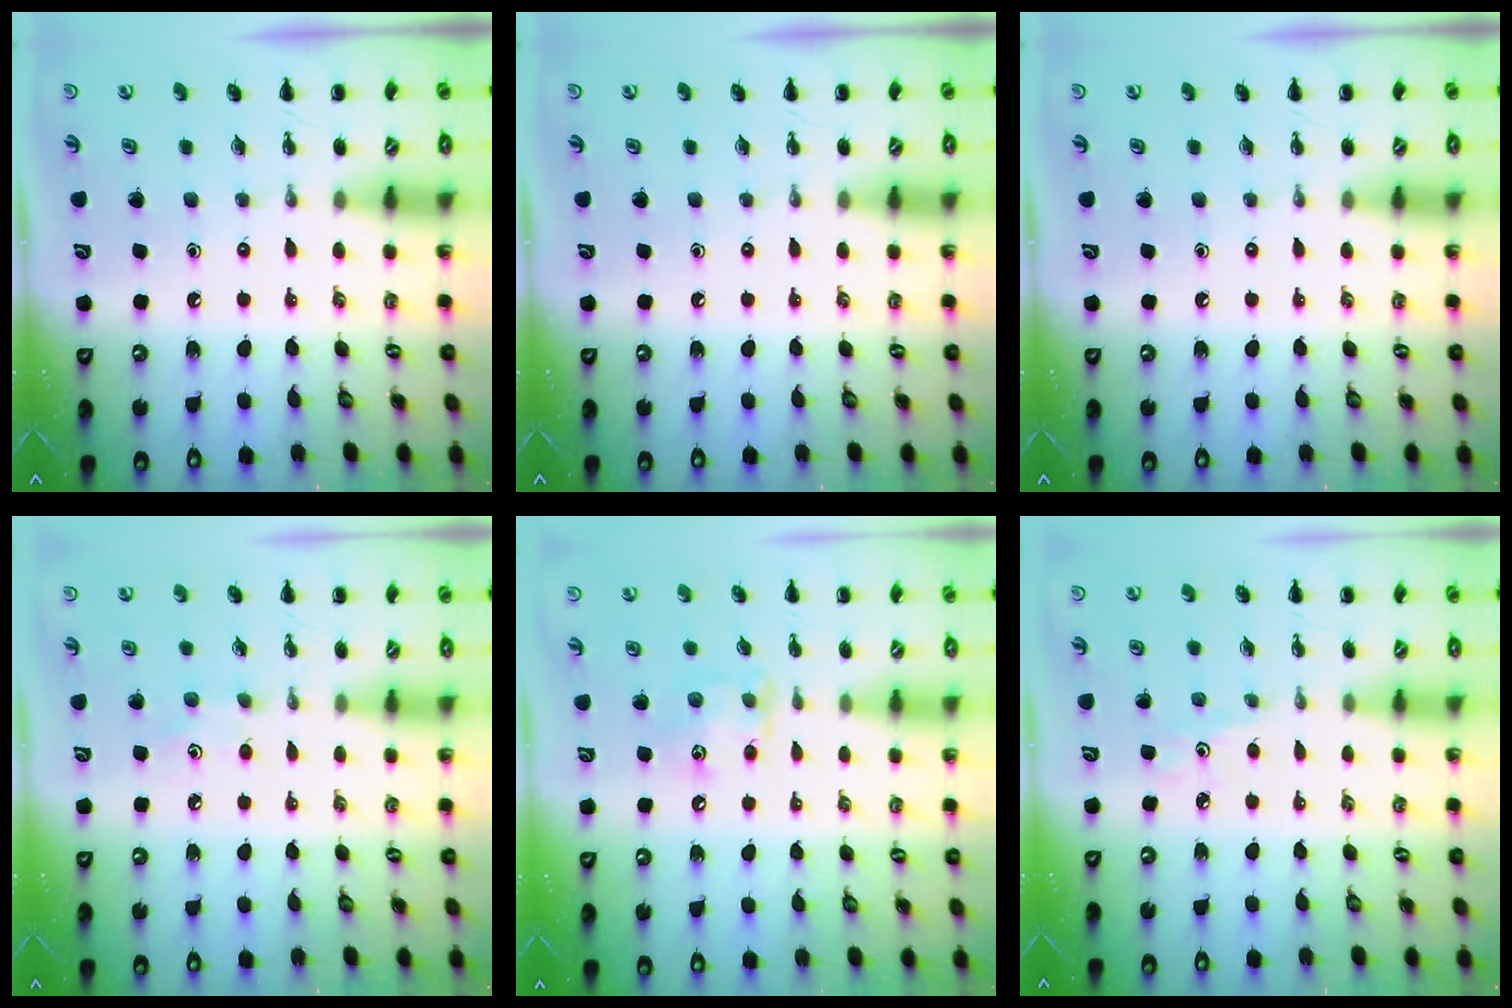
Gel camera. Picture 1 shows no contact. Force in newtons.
{"total": 0.0}
{"total": 0.0}
{"total": 2.9, "press": 2.8, "slide": 0.8}
{"total": 8.6, "press": 8.6, "slide": 0.8}
{"total": 2.2, "press": 2.0, "slide": 0.7}